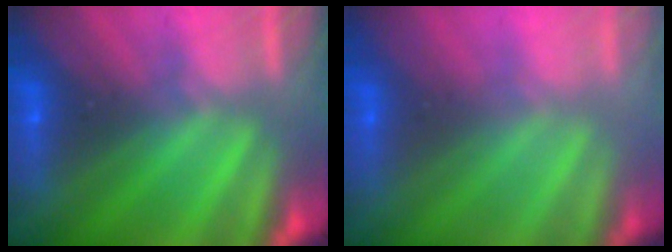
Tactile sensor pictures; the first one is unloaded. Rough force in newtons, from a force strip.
{"total": 2.5}